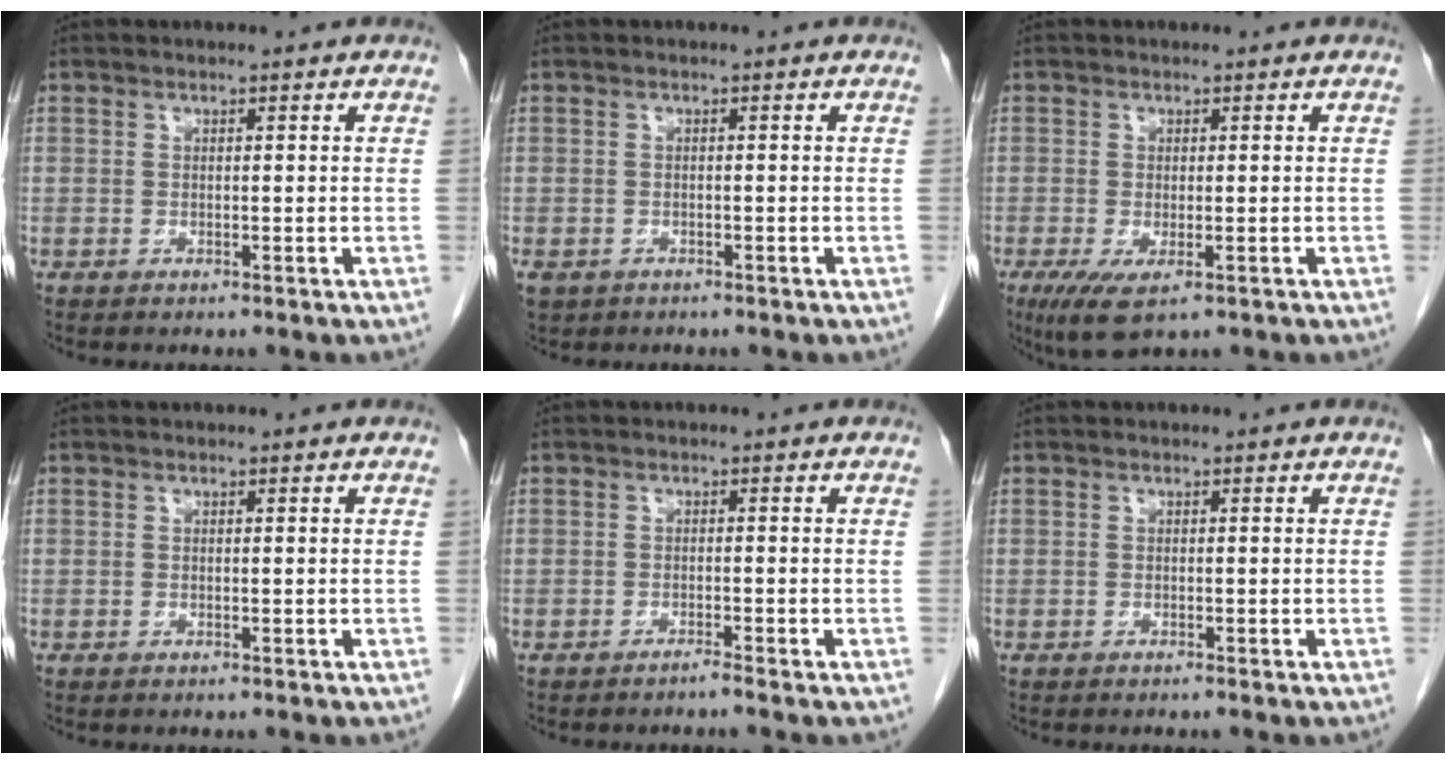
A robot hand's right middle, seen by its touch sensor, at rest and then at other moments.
{"total": 3.4, "force": [-2.2, 2.3, 1.2], "torque": [-0.027, -0.003, -0.030]}
{"total": 5.4, "force": [-2.8, 1.8, 4.3], "torque": [-0.073, -0.016, -0.040]}
{"total": 0.0}
{"total": 0.9, "force": [-0.8, -0.3, 0.3], "torque": [-0.003, 0.002, -0.016]}
{"total": 0.0}